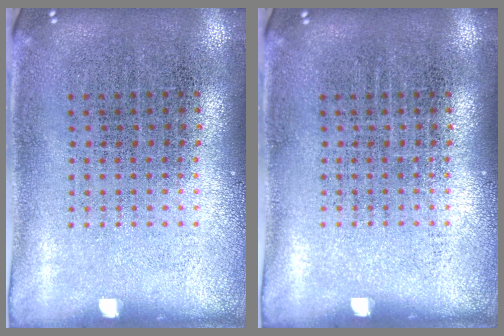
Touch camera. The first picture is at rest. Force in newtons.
{"total": 0.0}